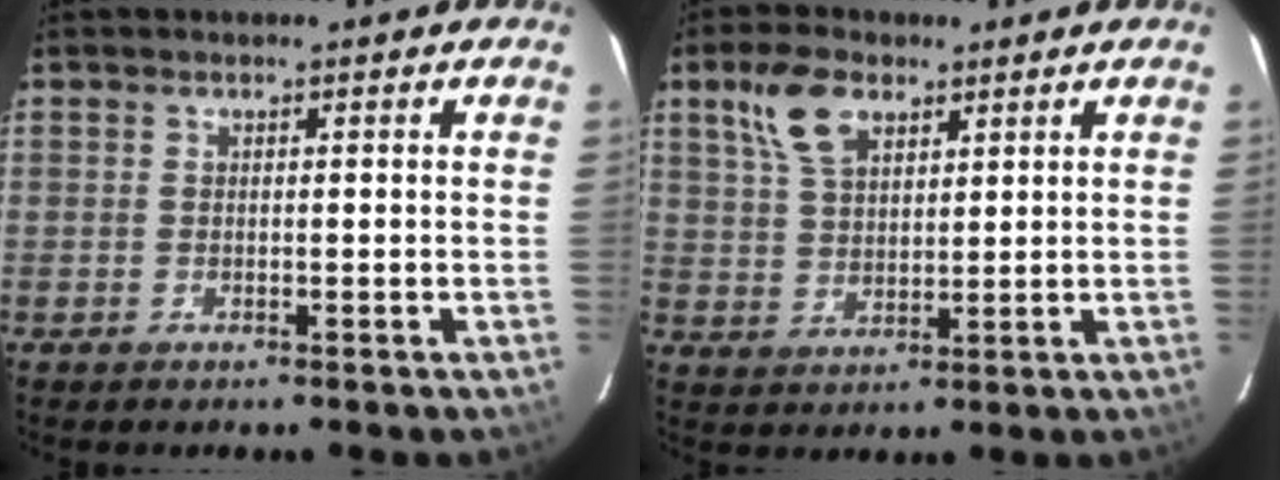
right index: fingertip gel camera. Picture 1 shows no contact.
{"total": 8.4, "force": [4.6, 4.5, 5.4], "torque": [-0.110, 0.020, 0.091]}